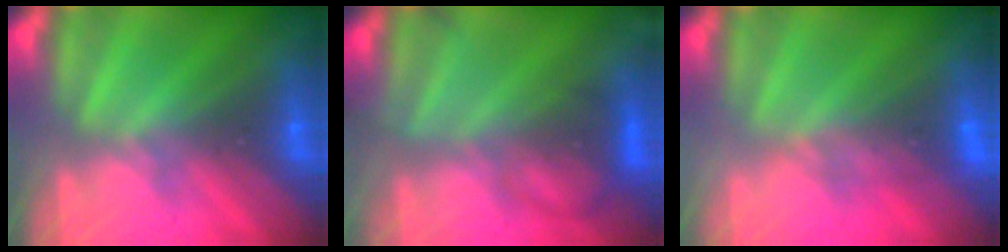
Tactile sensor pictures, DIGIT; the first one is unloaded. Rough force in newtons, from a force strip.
{"total": 5.6}
{"total": 3.8}